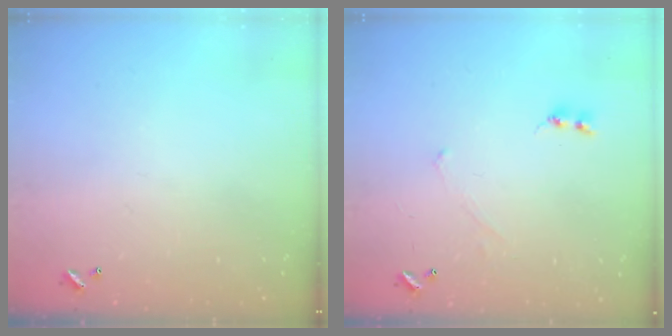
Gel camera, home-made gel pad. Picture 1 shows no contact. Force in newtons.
{"total": 0.7, "press": 0.4, "slide": 0.5}